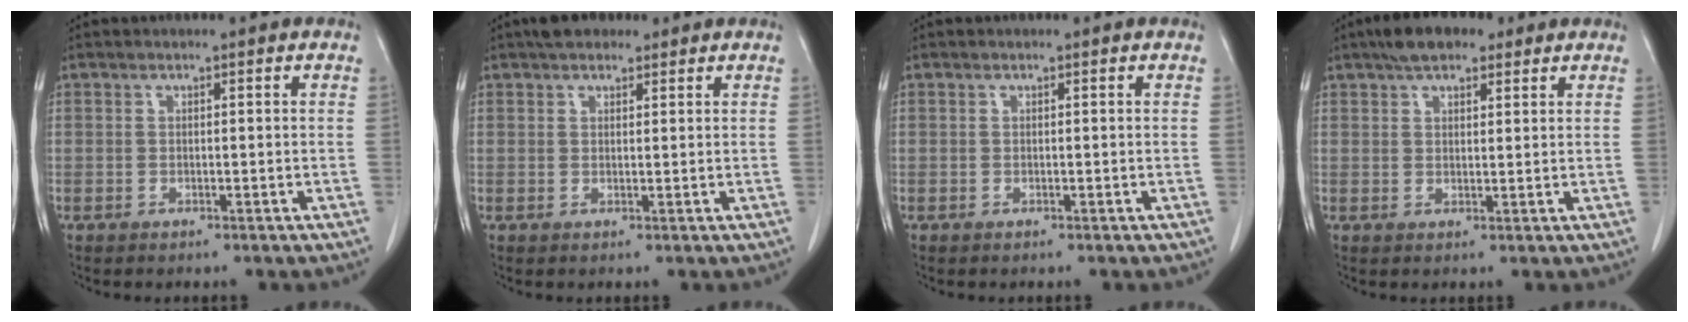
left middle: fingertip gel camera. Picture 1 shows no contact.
{"total": 3.8, "force": [2.9, 1.7, 1.6], "torque": [-0.031, 0.019, 0.047]}
{"total": 0.0}
{"total": 6.4, "force": [4.5, 2.5, 3.8], "torque": [-0.067, 0.021, 0.075]}